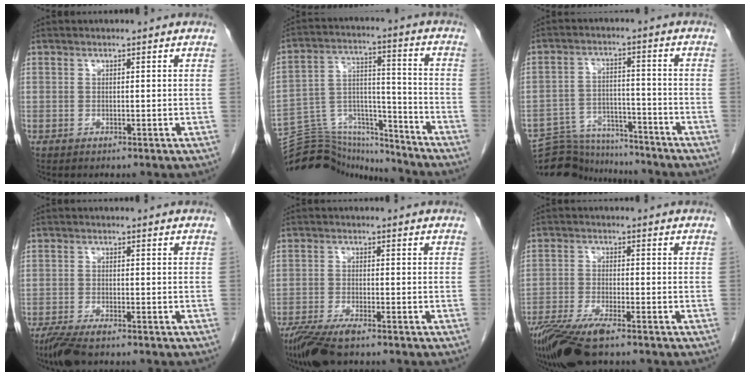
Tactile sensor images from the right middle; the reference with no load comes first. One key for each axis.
{"total": 17.0, "fx": -16.6, "fy": 3.1, "fz": 1.8, "tx": -0.037, "ty": 0.052, "tz": -0.264}
{"total": 12.2, "fx": -11.9, "fy": 2.4, "fz": 1.2, "tx": -0.022, "ty": 0.020, "tz": -0.187}
{"total": 4.9, "fx": -3.7, "fy": 0.9, "fz": 3.1, "tx": -0.060, "ty": -0.012, "tz": -0.064}
{"total": 6.9, "fx": -5.2, "fy": 1.1, "fz": 4.4, "tx": -0.082, "ty": -0.018, "tz": -0.091}
{"total": 10.6, "fx": -7.7, "fy": 1.9, "fz": 7.0, "tx": -0.129, "ty": -0.021, "tz": -0.135}